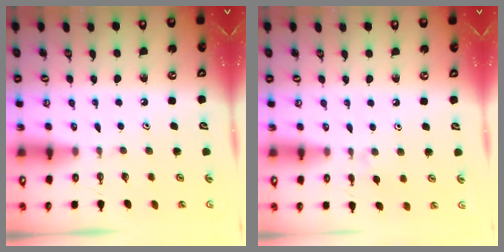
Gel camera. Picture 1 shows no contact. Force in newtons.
{"total": 2.5, "press": 2.4, "slide": 0.5}